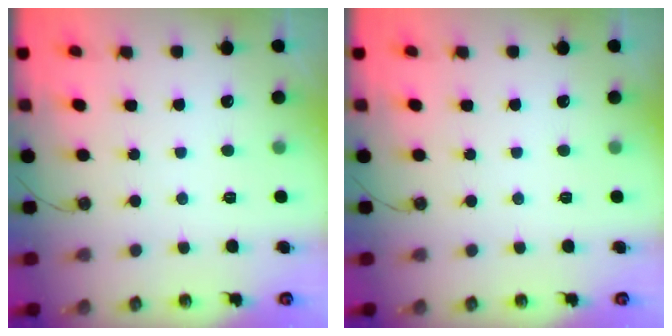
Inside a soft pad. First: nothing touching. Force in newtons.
{"total": 0.0}